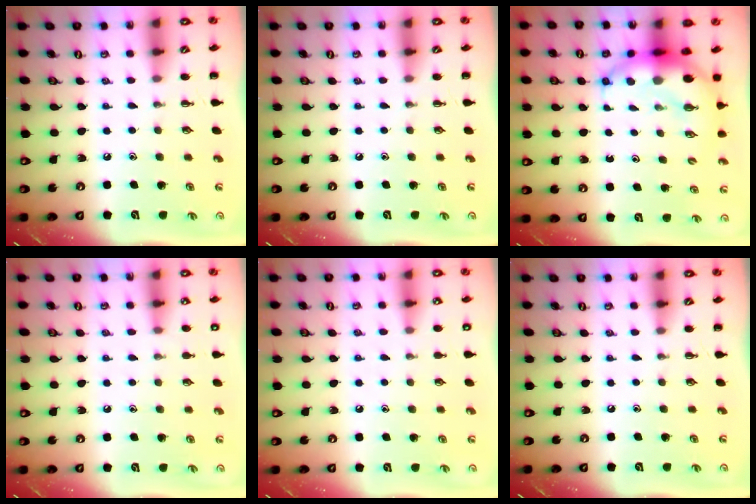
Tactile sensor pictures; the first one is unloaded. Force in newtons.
{"total": 0.0}
{"total": 9.4, "press": 9.1, "slide": 2.4}
{"total": 6.0, "press": 5.6, "slide": 2.1}
{"total": 5.9, "press": 5.6, "slide": 1.8}
{"total": 0.0}